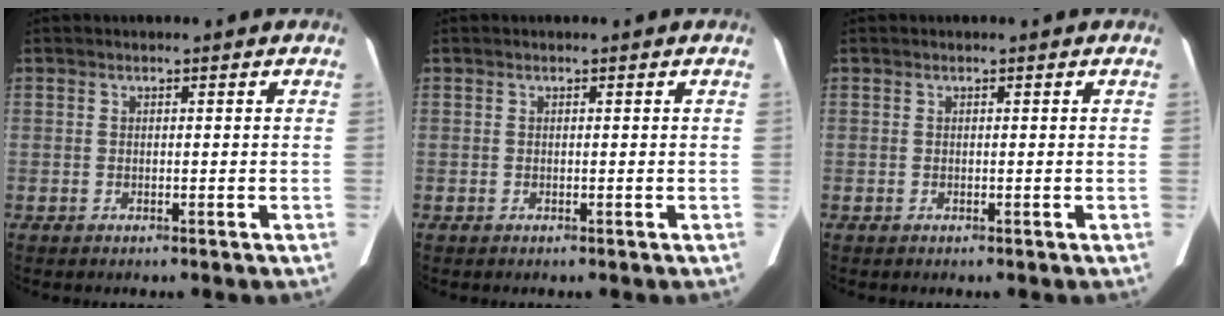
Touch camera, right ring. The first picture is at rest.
{"total": 0.0}
{"total": 0.0}